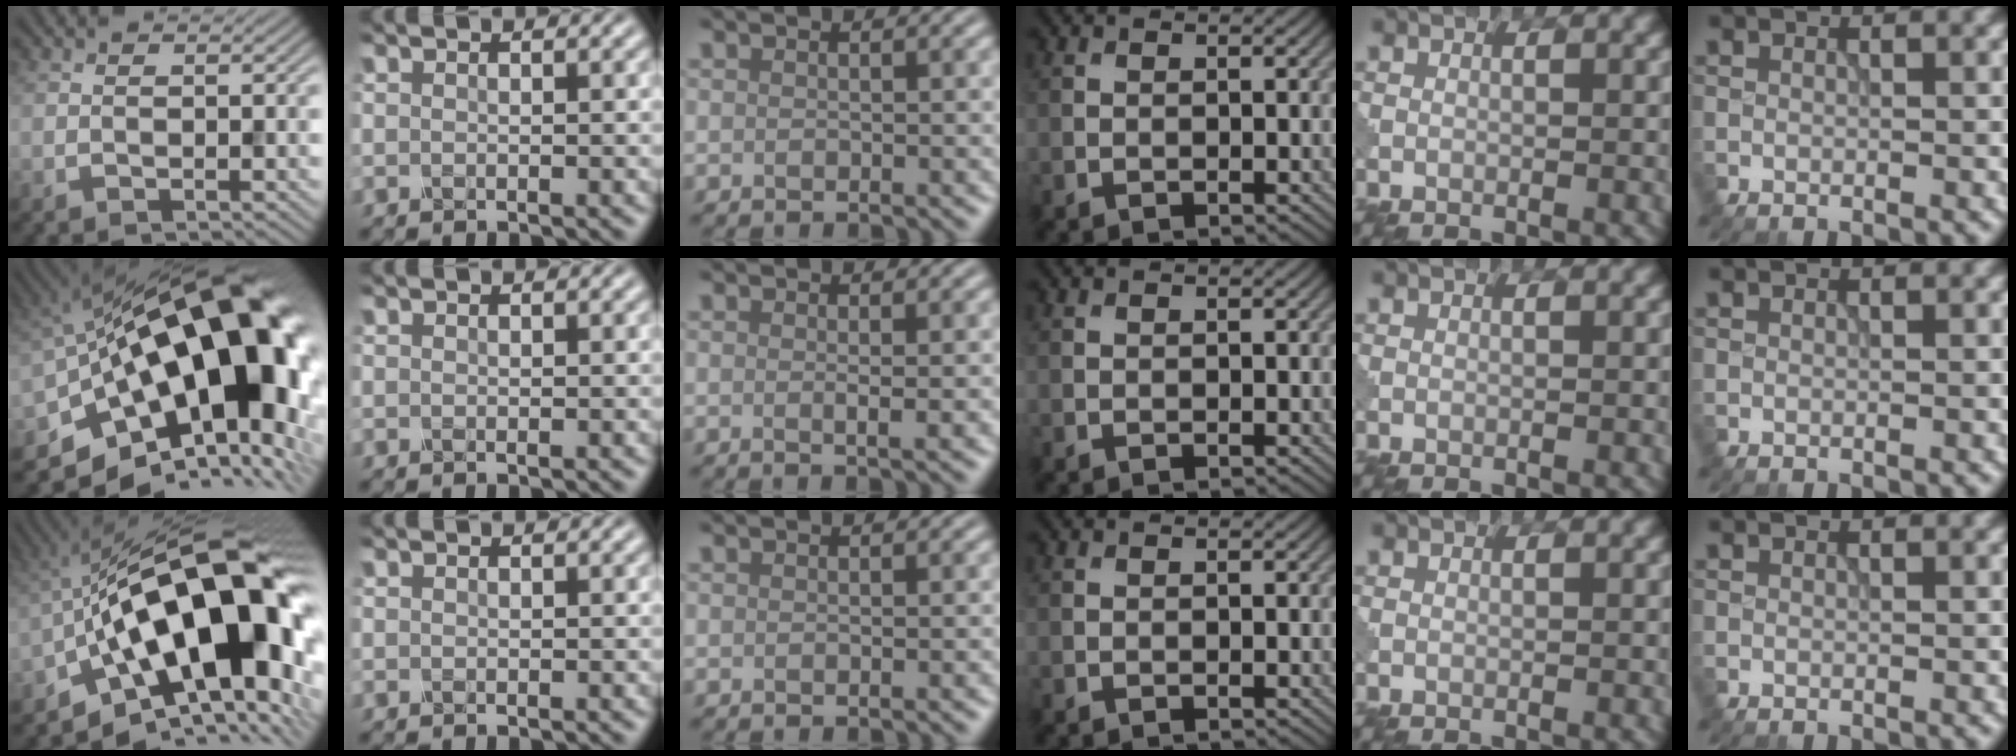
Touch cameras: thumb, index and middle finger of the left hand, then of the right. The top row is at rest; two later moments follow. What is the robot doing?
{"motion": "shake", "object": "salt shaker"}